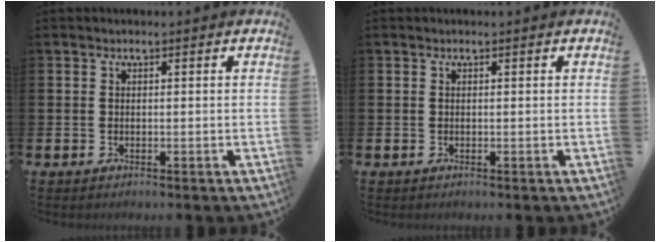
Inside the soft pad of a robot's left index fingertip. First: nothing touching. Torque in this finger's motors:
{"motor_torque": [0.00, 0.00, -0.01, 0.01]}